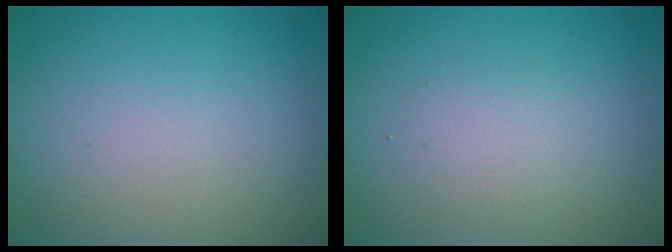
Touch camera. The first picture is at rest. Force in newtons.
{"total": 1.7, "press": 1.7, "slide": 0.0}